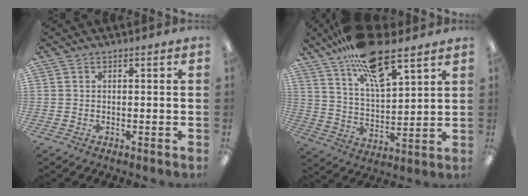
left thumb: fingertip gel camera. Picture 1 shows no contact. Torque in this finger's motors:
{"motor_torque": [5.03, -0.02, 1.58, -1.19, 0.15]}